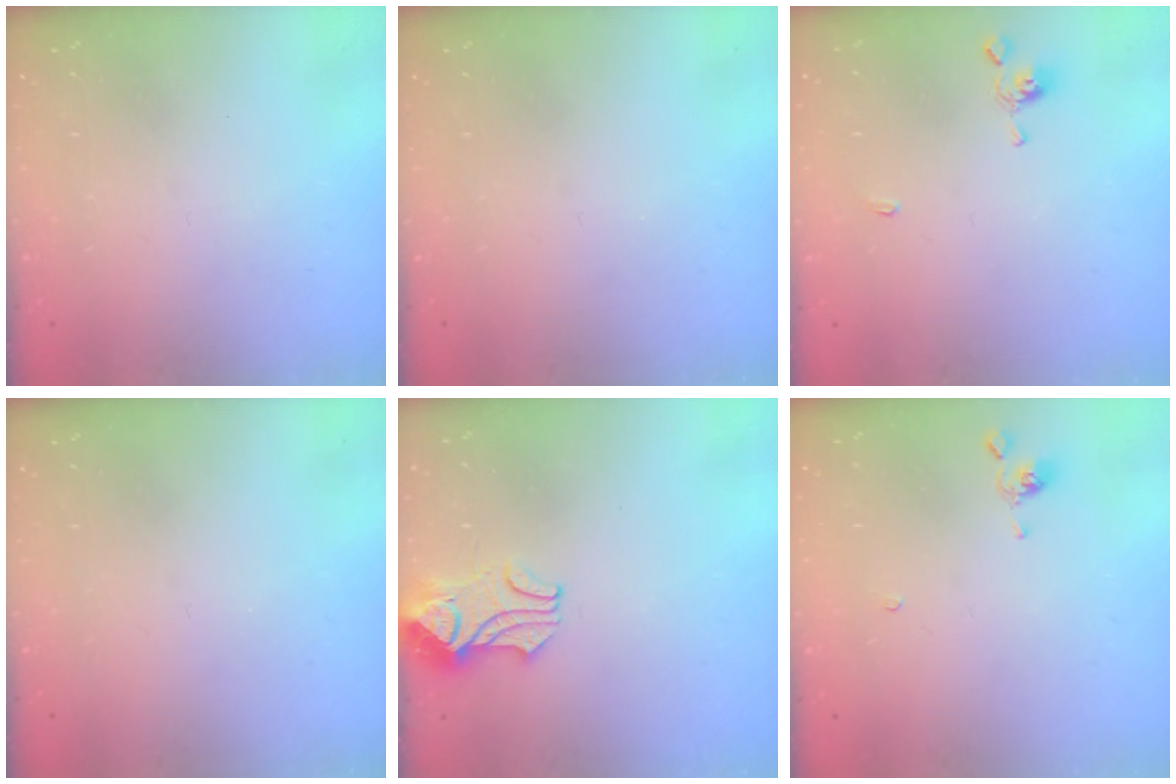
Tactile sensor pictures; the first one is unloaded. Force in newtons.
{"total": 0.0}
{"total": 1.2, "press": 1.1, "slide": 0.5}
{"total": 0.0}
{"total": 2.2, "press": 2.1, "slide": 0.8}
{"total": 0.7, "press": 0.6, "slide": 0.3}